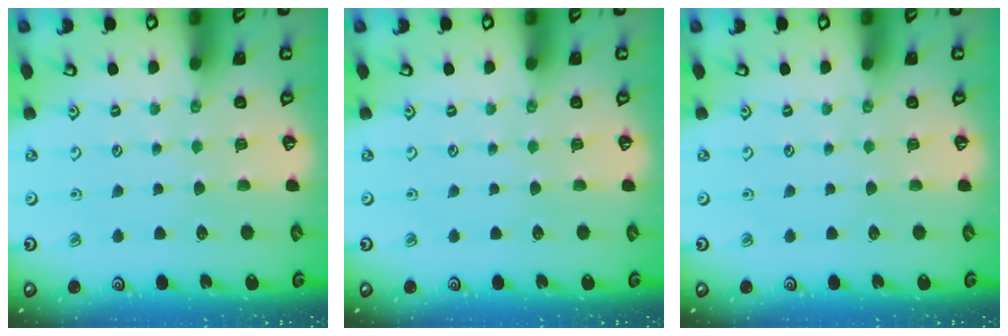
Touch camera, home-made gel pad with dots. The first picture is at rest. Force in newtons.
{"total": 0.0}
{"total": 0.0}